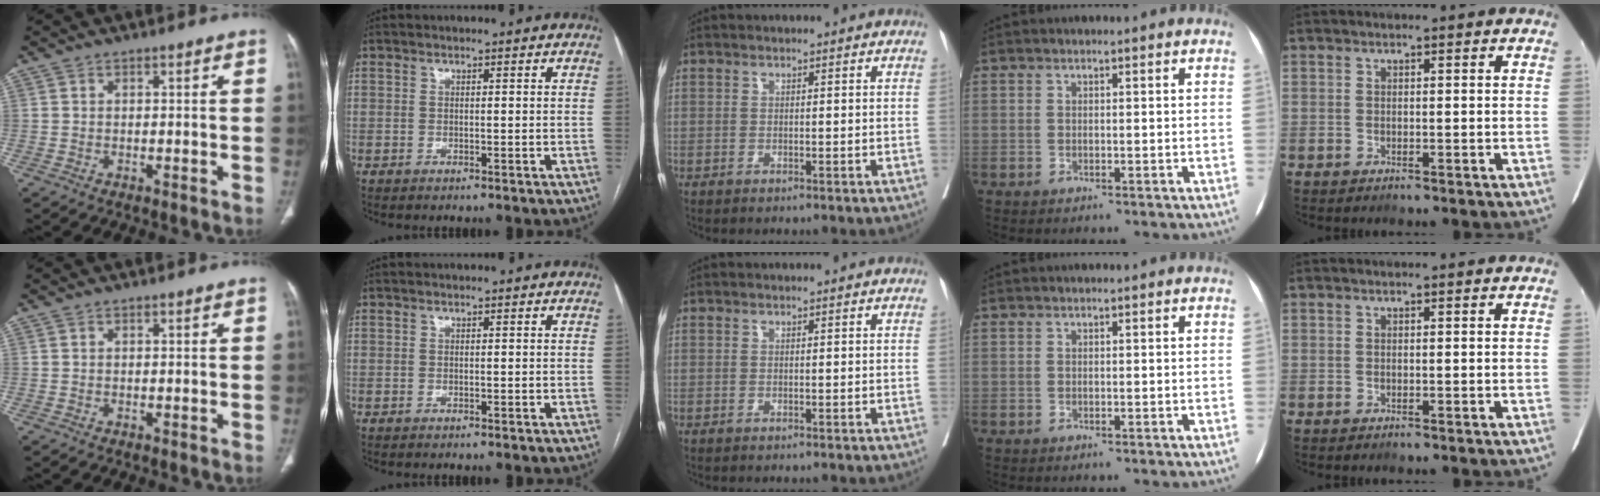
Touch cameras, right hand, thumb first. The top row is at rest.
{}